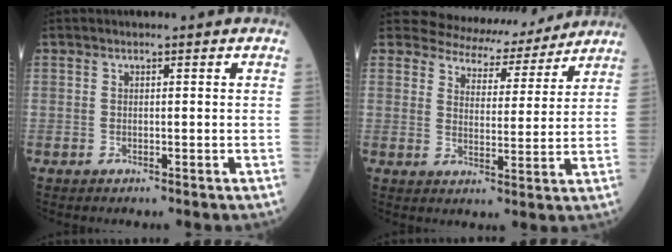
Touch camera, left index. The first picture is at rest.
{"total": 9.9, "force": [9.3, 3.3, 1.1], "torque": [-0.008, 0.001, 0.118]}